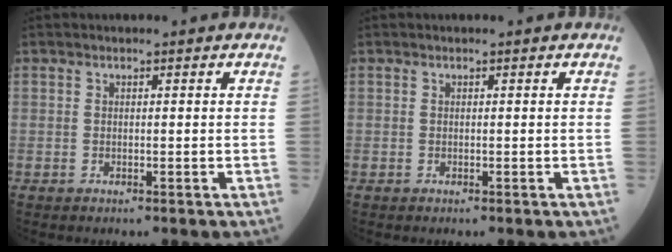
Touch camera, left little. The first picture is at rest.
{"total": 0.0}